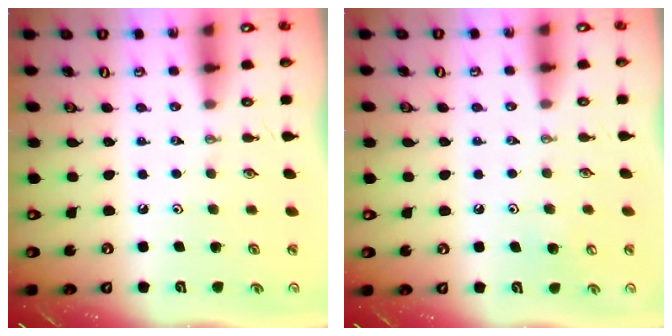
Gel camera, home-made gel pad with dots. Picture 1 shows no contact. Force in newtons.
{"total": 5.1, "press": 5.1, "slide": 0.4}